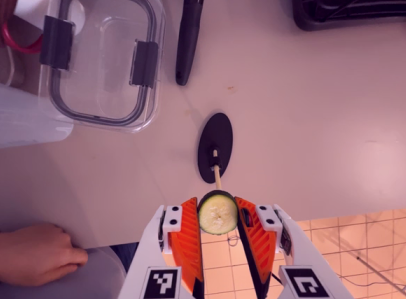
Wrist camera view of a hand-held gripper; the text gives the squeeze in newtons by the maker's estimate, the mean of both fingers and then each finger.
{"total": 5.7, "left": 5.6, "right": 5.8}